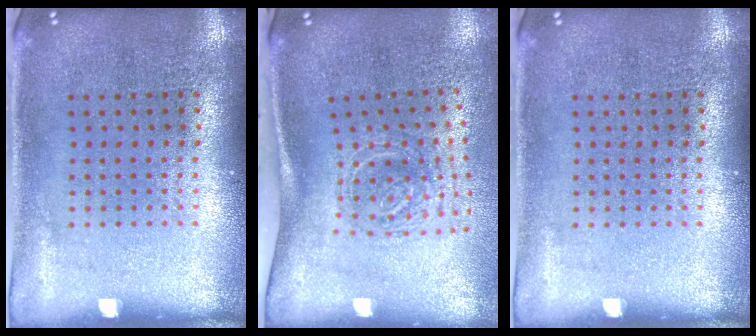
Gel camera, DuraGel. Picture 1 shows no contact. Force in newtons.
{"total": 1.9, "press": 1.3, "slide": 1.4}
{"total": 0.0}